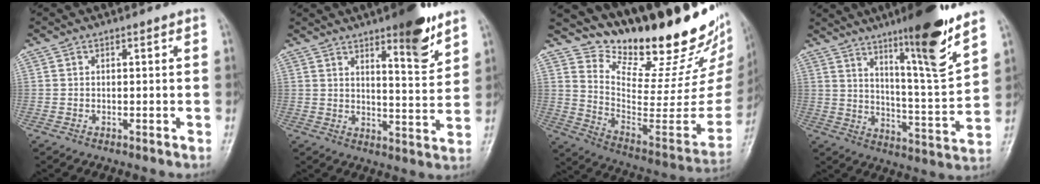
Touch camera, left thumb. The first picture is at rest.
{"total": 10.7, "force": [7.1, 2.5, 7.6], "torque": [-0.088, -0.048, 0.103]}
{"total": 27.7, "force": [22.8, 7.9, 13.6], "torque": [-0.173, -0.163, 0.336]}
{"total": 16.2, "force": [10.8, 1.4, 11.9], "torque": [-0.169, -0.074, 0.173]}